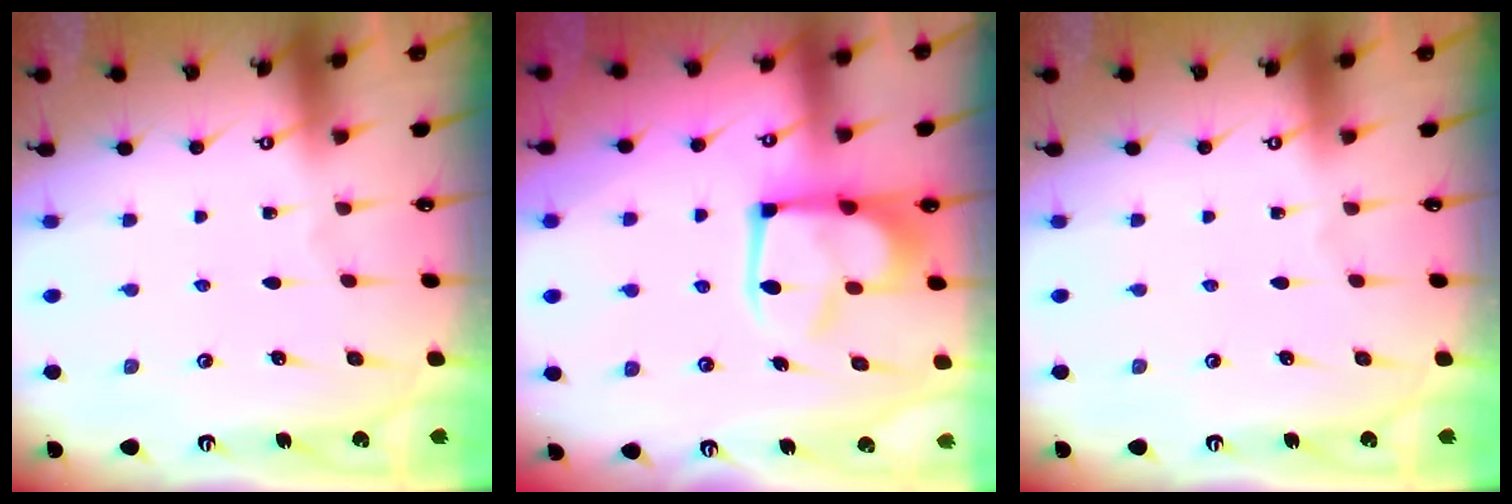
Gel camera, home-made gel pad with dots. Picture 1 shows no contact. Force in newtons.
{"total": 6.8, "press": 6.7, "slide": 1.2}
{"total": 0.0}